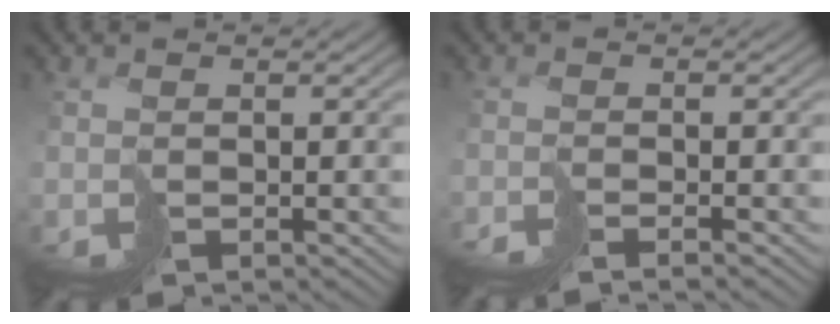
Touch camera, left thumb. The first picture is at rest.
{"total": 2.5, "force": [-2.2, -0.9, 0.5], "torque": [-0.002, 0.003, -0.046]}